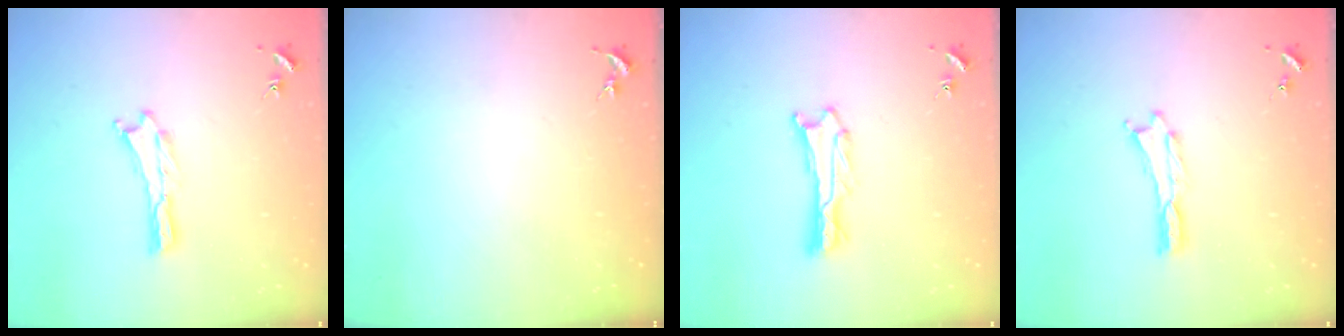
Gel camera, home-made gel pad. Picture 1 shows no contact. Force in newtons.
{"total": 0.0}
{"total": 0.9, "press": 0.9, "slide": 0.1}
{"total": 0.0}